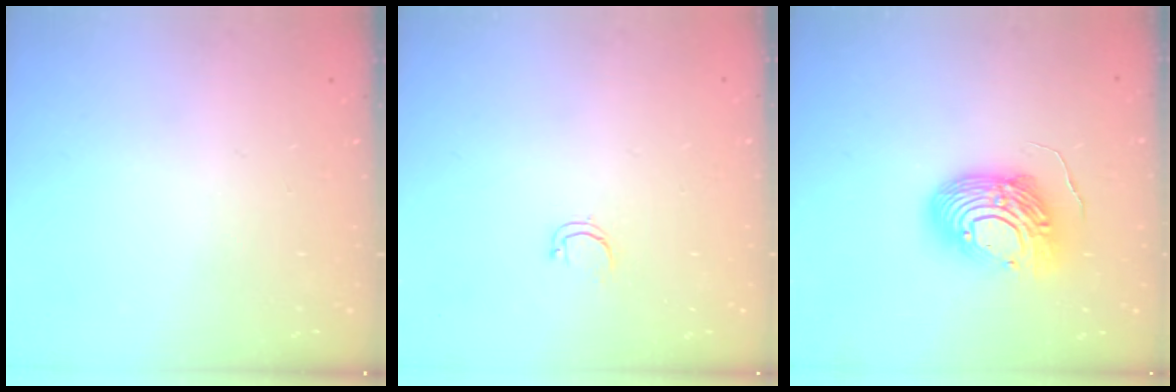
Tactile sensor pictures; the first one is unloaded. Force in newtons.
{"total": 3.5, "press": 3.4, "slide": 0.8}
{"total": 14.4, "press": 14.4, "slide": 1.1}